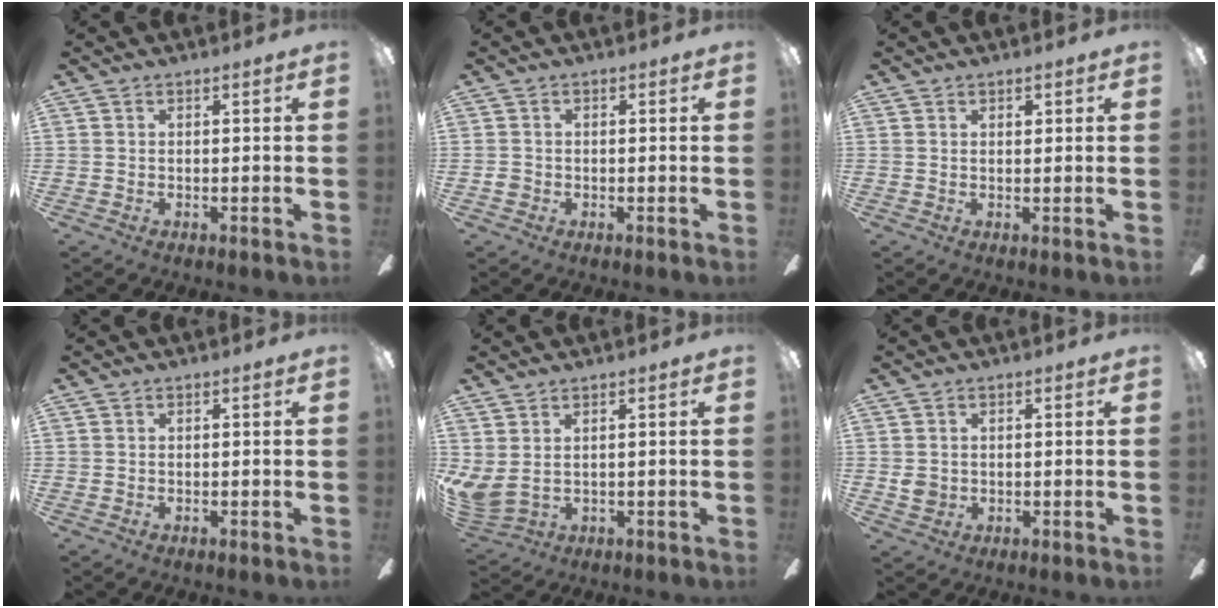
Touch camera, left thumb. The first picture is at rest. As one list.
[{"total": 1.4, "force": [-0.5, 1.2, 0.3], "torque": [-0.004, 0.003, -0.010]}, {"total": 1.5, "force": [1.1, 0.9, 0.5], "torque": [0.005, -0.006, 0.018]}, {"total": 0.0}, {"total": 4.0, "force": [2.2, 2.5, 2.3], "torque": [-0.069, -0.017, 0.042]}, {"total": 2.6, "force": [0.3, 2.3, 1.1], "torque": [-0.014, 0.001, 0.007]}]